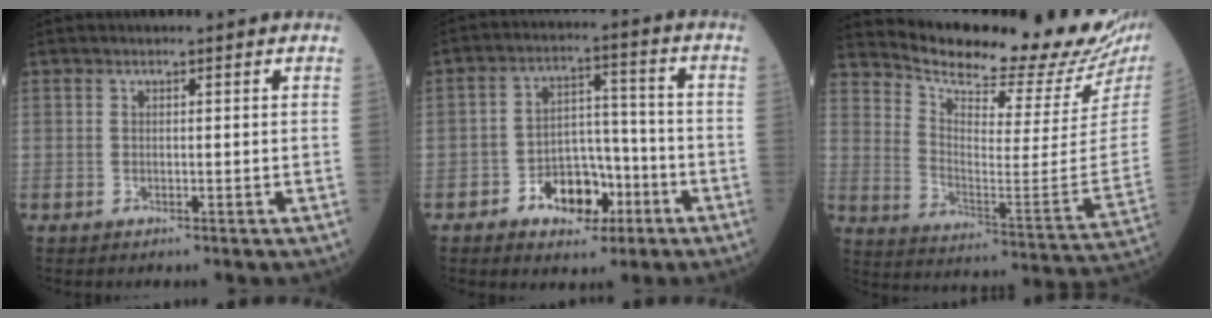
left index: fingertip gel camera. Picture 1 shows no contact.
{"total": 8.9, "force": [-4.5, 5.4, 5.5], "torque": [-0.095, 0.025, -0.068]}
{"total": 23.4, "force": [21.5, 1.3, 9.2], "torque": [-0.161, -0.103, 0.292]}